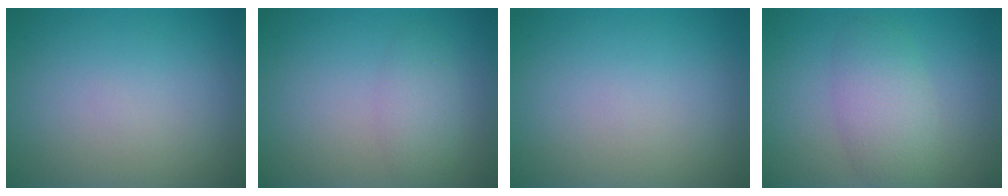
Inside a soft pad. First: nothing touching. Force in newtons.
{"total": 2.2, "press": 2.2, "slide": 0.1}
{"total": 0.0}
{"total": 4.0, "press": 4.0, "slide": 0.2}